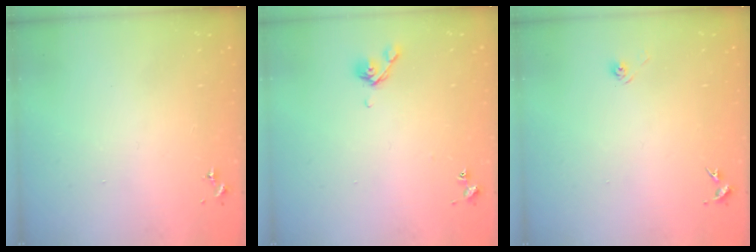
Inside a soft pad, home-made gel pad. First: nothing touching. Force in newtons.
{"total": 5.6, "press": 5.6, "slide": 0.8}
{"total": 3.0, "press": 2.6, "slide": 1.5}